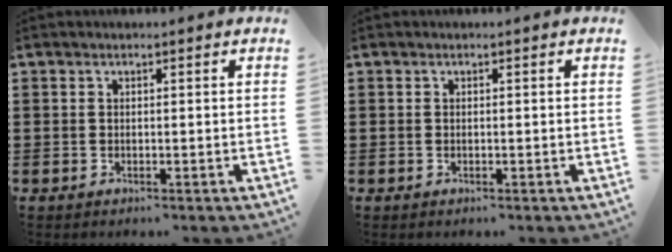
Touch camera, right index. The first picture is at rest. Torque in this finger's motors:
{"motor_torque": [-0.91, 1.23, 0.00, 0.01]}